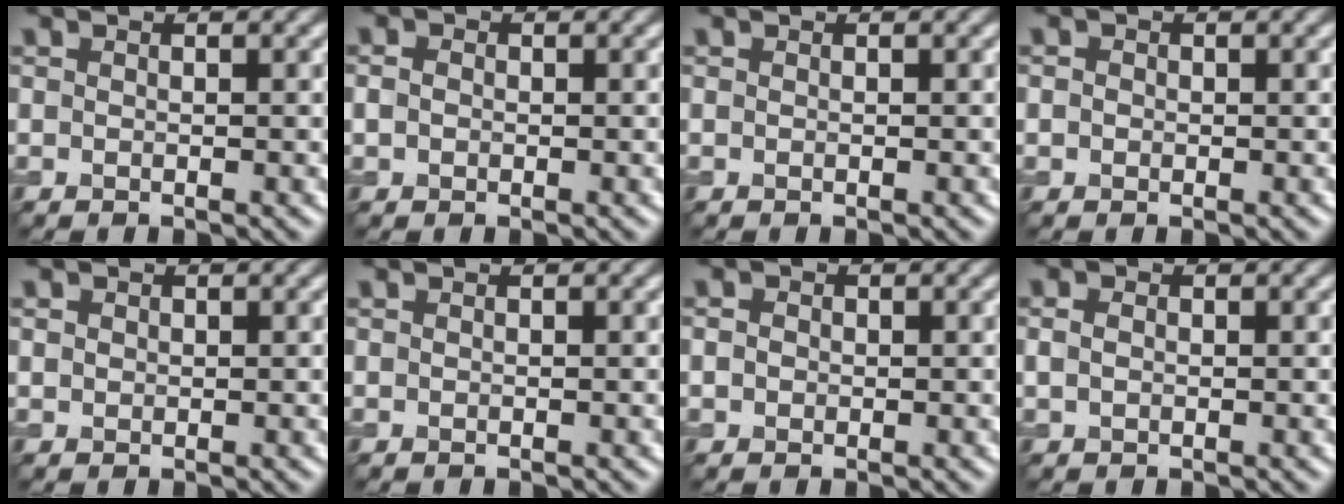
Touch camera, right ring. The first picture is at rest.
{"total": 1.1, "force": [0.0, 0.9, 0.6], "torque": [-0.011, 0.000, -0.003]}
{"total": 0.0}
{"total": 0.7, "force": [0.1, 0.7, 0.2], "torque": [-0.001, -0.003, -0.003]}
{"total": 0.6, "force": [0.2, 0.6, 0.1], "torque": [0.000, -0.001, 0.003]}
{"total": 0.0}
{"total": 1.0, "force": [0.1, 0.9, 0.4], "torque": [-0.008, 0.000, -0.003]}
{"total": 1.2, "force": [0.2, 0.9, 0.8], "torque": [-0.016, 0.003, 0.002]}